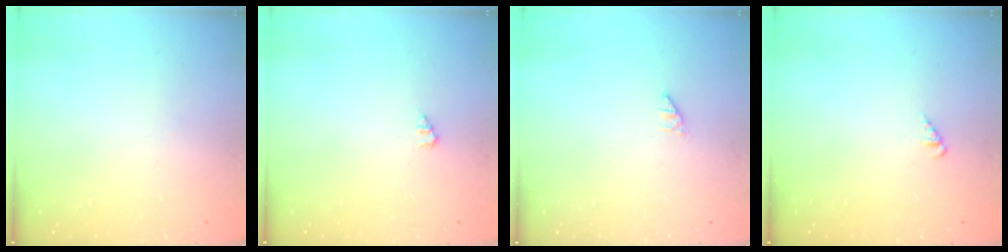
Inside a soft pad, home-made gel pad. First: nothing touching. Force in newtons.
{"total": 1.0, "press": 1.0, "slide": 0.2}
{"total": 0.0}
{"total": 1.4, "press": 1.4, "slide": 0.3}